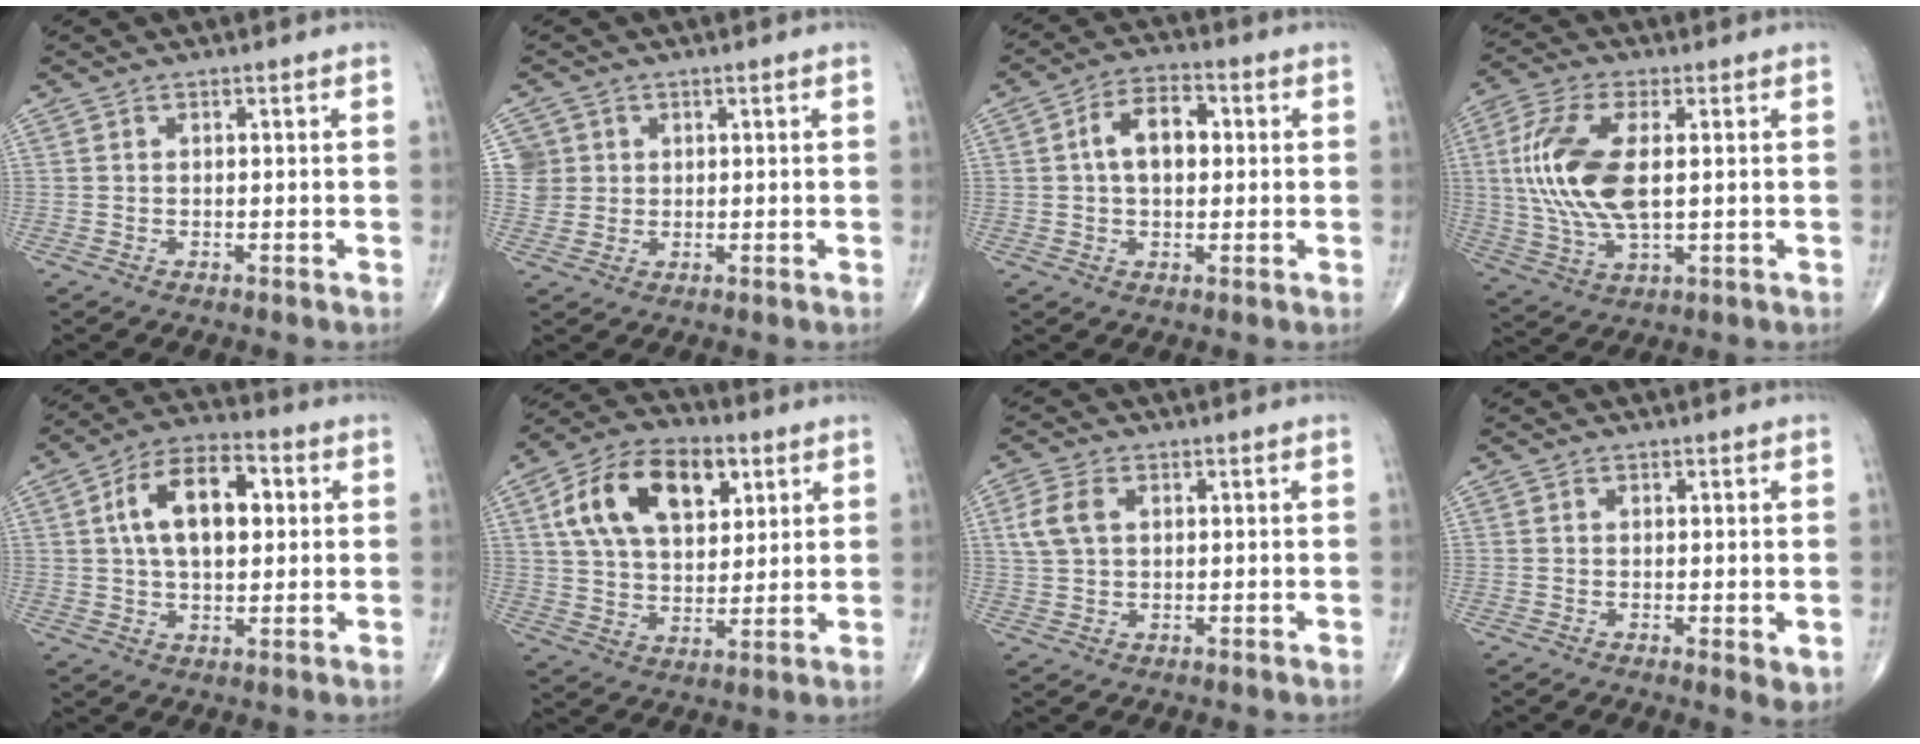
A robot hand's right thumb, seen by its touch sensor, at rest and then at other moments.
{"total": 4.0, "force": [1.2, 3.8, 0.0], "torque": [0.027, -0.002, 0.020]}
{"total": 8.4, "force": [1.0, 5.2, 6.5], "torque": [-0.099, 0.021, 0.010]}
{"total": 15.4, "force": [1.7, 7.2, 13.5], "torque": [-0.297, -0.002, 0.034]}
{"total": 14.5, "force": [2.9, 8.1, 11.7], "torque": [-0.184, 0.016, 0.043]}
{"total": 18.4, "force": [6.7, 11.4, 12.9], "torque": [-0.196, -0.004, 0.115]}
{"total": 5.3, "force": [1.4, 3.5, 3.8], "torque": [-0.084, 0.006, 0.028]}
{"total": 2.7, "force": [-0.2, 0.9, 2.6], "torque": [-0.039, -0.011, -0.003]}